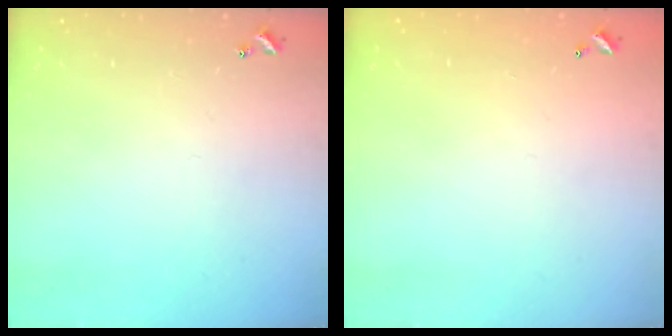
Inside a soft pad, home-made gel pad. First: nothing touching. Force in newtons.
{"total": 2.9, "press": 2.9, "slide": 0.1}